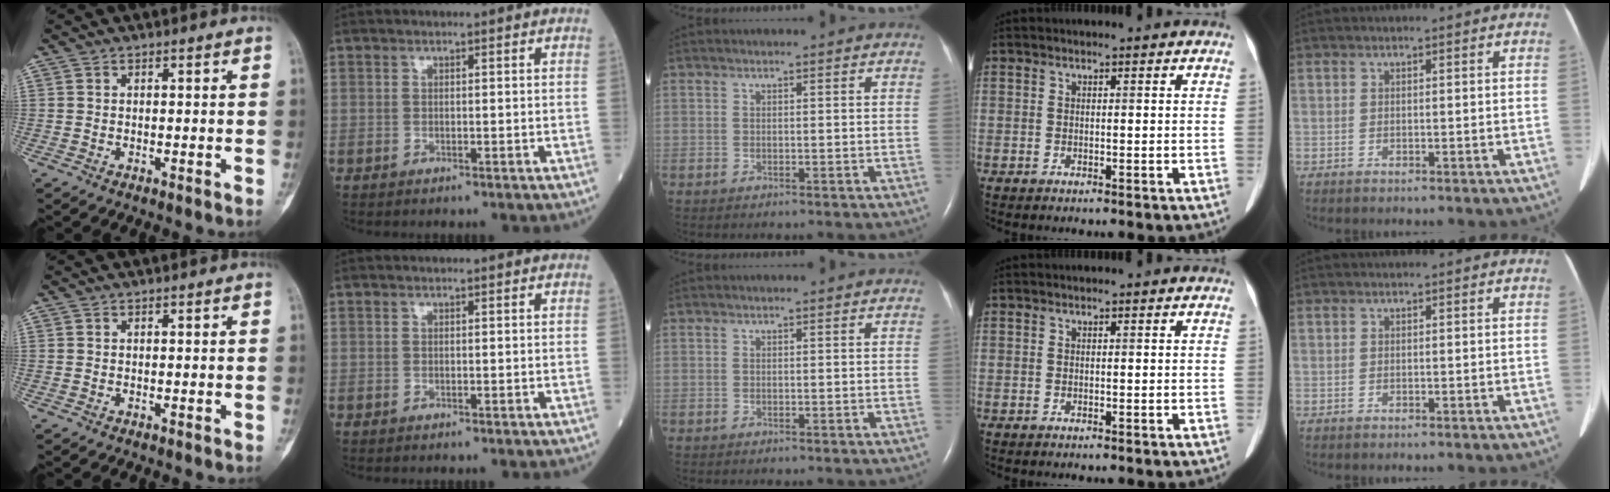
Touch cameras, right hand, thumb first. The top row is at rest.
{}